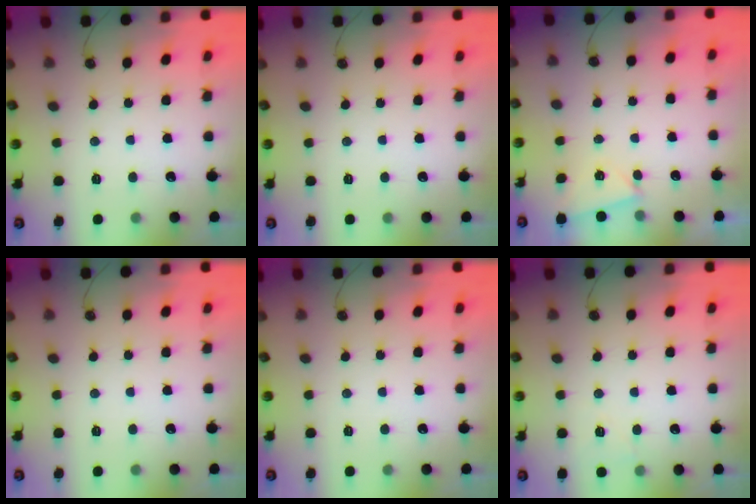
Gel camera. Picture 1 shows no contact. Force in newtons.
{"total": 0.0}
{"total": 2.5, "press": 2.1, "slide": 1.5}
{"total": 0.0}
{"total": 0.0}
{"total": 5.9, "press": 2.3, "slide": 5.4}